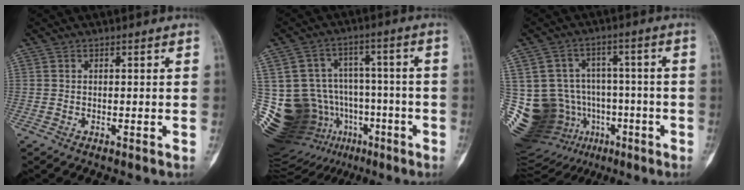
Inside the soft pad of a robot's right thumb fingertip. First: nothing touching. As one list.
[{"total": 25.8, "force": [-9.2, 19.6, 14.1], "torque": [-0.269, 0.077, -0.129]}, {"total": 23.3, "force": [-7.9, 18.5, 11.7], "torque": [-0.225, 0.074, -0.109]}]